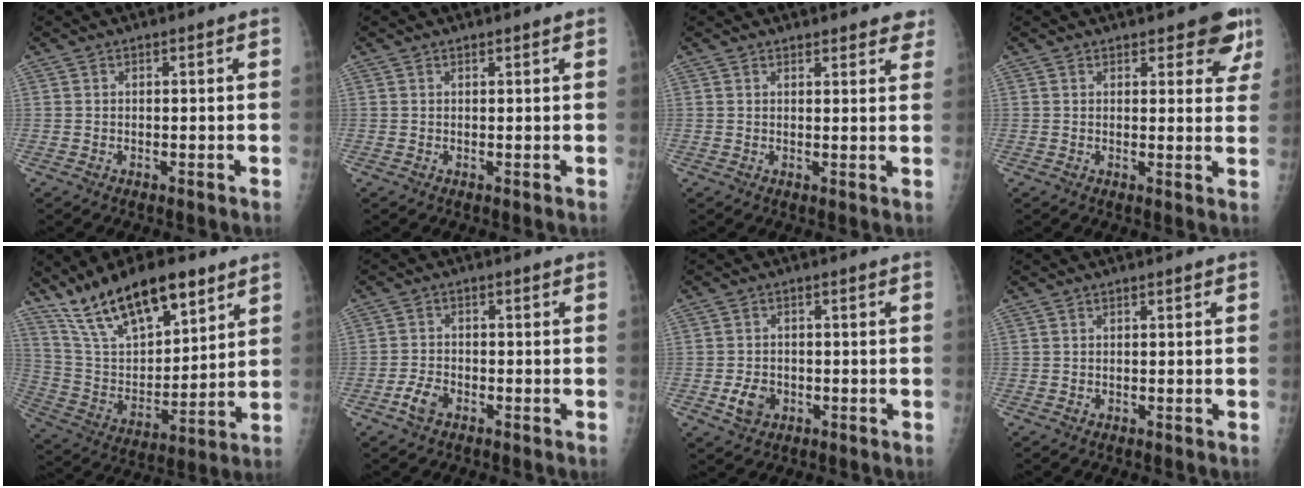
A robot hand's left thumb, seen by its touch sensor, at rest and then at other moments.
{"total": 0.6, "force": [0.6, 0.1, 0.2], "torque": [-0.004, -0.001, 0.009]}
{"total": 5.4, "force": [4.8, 1.8, 1.6], "torque": [0.013, -0.018, 0.046]}
{"total": 6.4, "force": [4.5, 2.8, 3.5], "torque": [-0.003, -0.021, 0.045]}
{"total": 19.8, "force": [13.5, 7.7, 12.3], "torque": [-0.183, -0.053, 0.253]}
{"total": 3.6, "force": [-2.1, 2.1, 2.1], "torque": [-0.043, 0.011, -0.040]}
{"total": 4.3, "force": [-1.5, 3.3, 2.4], "torque": [-0.036, 0.005, -0.022]}
{"total": 0.0}